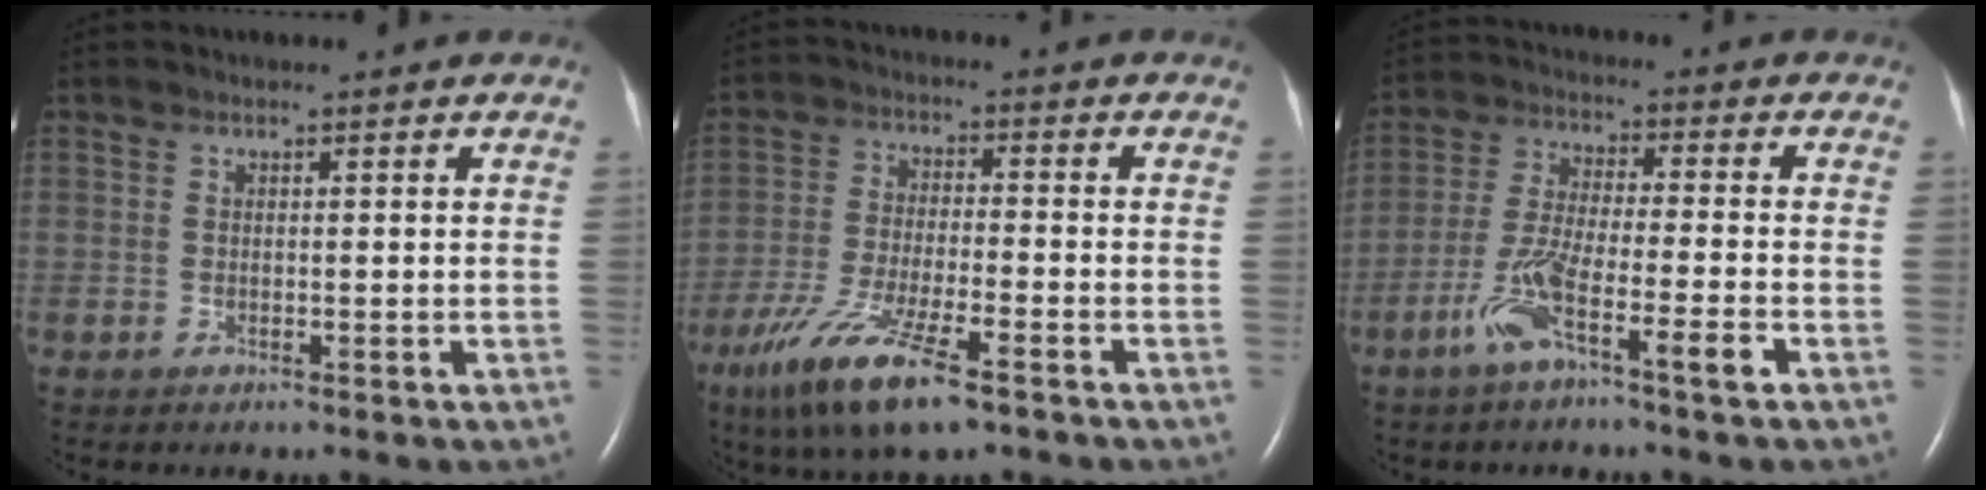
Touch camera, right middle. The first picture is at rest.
{"total": 11.9, "force": [-7.3, 2.0, 9.1], "torque": [-0.184, -0.027, -0.128]}
{"total": 8.3, "force": [-4.7, 0.3, 6.9], "torque": [-0.143, -0.001, -0.089]}